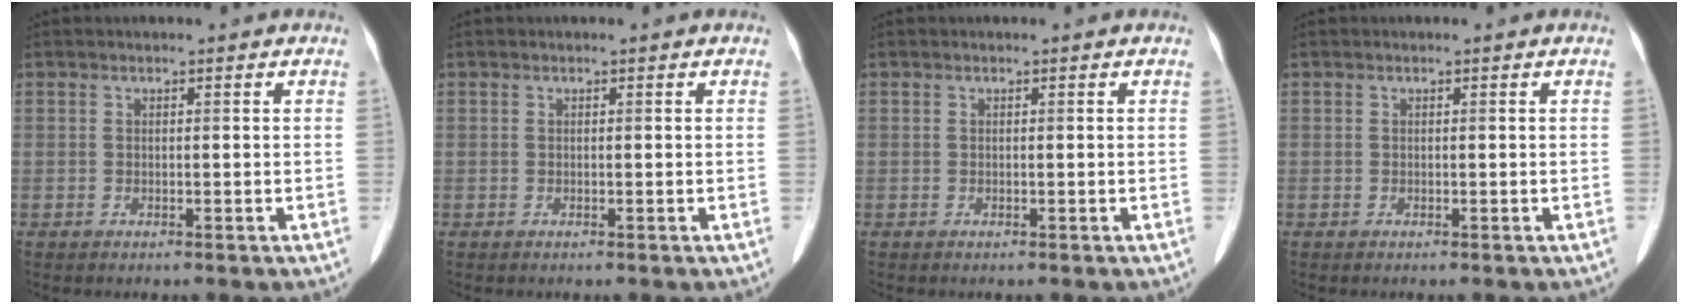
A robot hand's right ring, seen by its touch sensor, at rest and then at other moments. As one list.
[{"total": 0.0}, {"total": 0.0}, {"total": 0.0}]